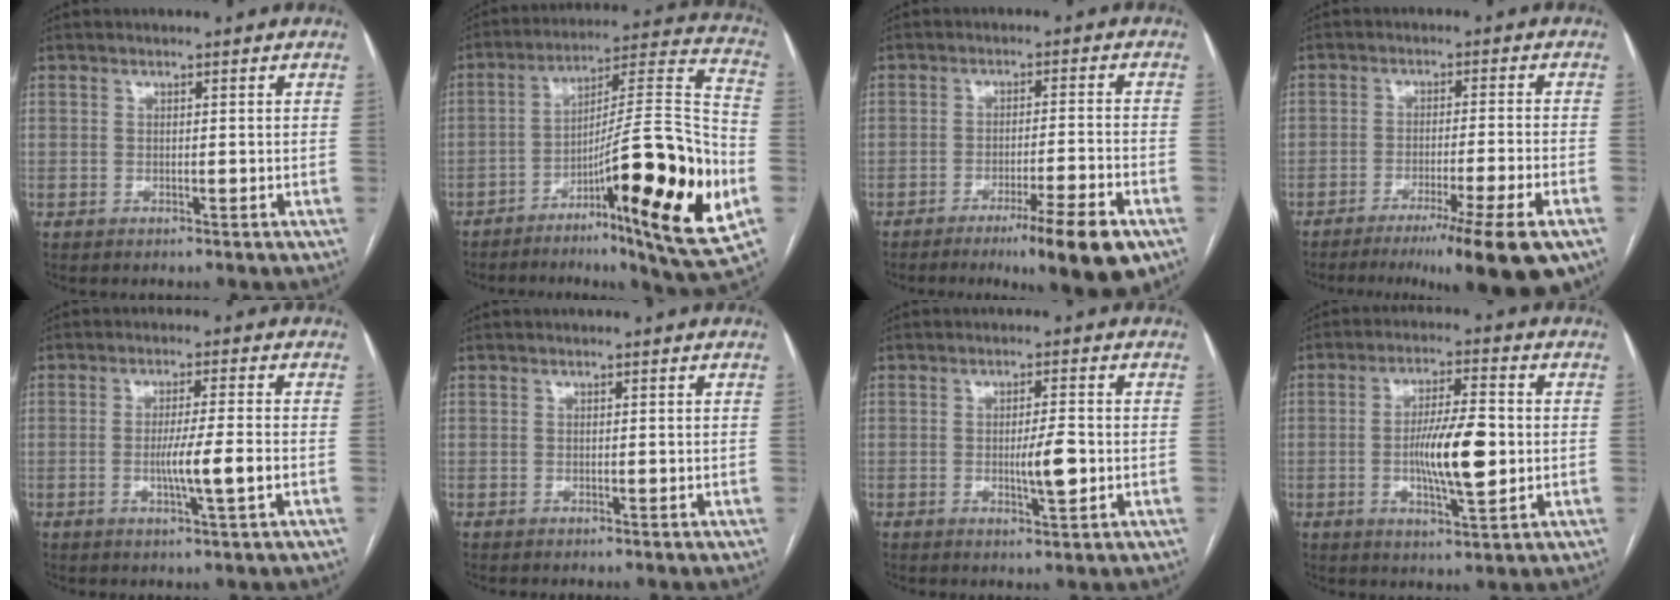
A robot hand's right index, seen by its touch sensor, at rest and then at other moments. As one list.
[{"total": 24.5, "force": [-8.0, 2.0, 23.1], "torque": [-0.308, 0.004, -0.116]}, {"total": 10.2, "force": [-6.1, 0.1, 8.2], "torque": [-0.114, -0.020, -0.093]}, {"total": 11.3, "force": [-7.4, -0.5, 8.6], "torque": [-0.105, -0.023, -0.115]}, {"total": 5.9, "force": [-1.4, -0.7, 5.7], "torque": [-0.098, -0.010, -0.024]}, {"total": 0.0}, {"total": 4.4, "force": [-0.7, 0.6, 4.3], "torque": [-0.071, -0.003, -0.007]}, {"total": 10.1, "force": [-1.0, 1.8, 9.9], "torque": [-0.177, -0.002, -0.017]}]